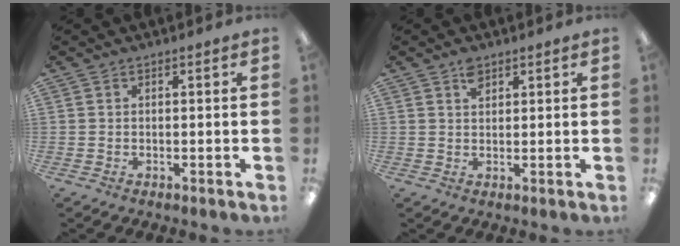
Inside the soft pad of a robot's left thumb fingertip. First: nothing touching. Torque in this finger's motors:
{"motor_torque": [0.37, 0.02, 0.35, -0.37, 0.00]}